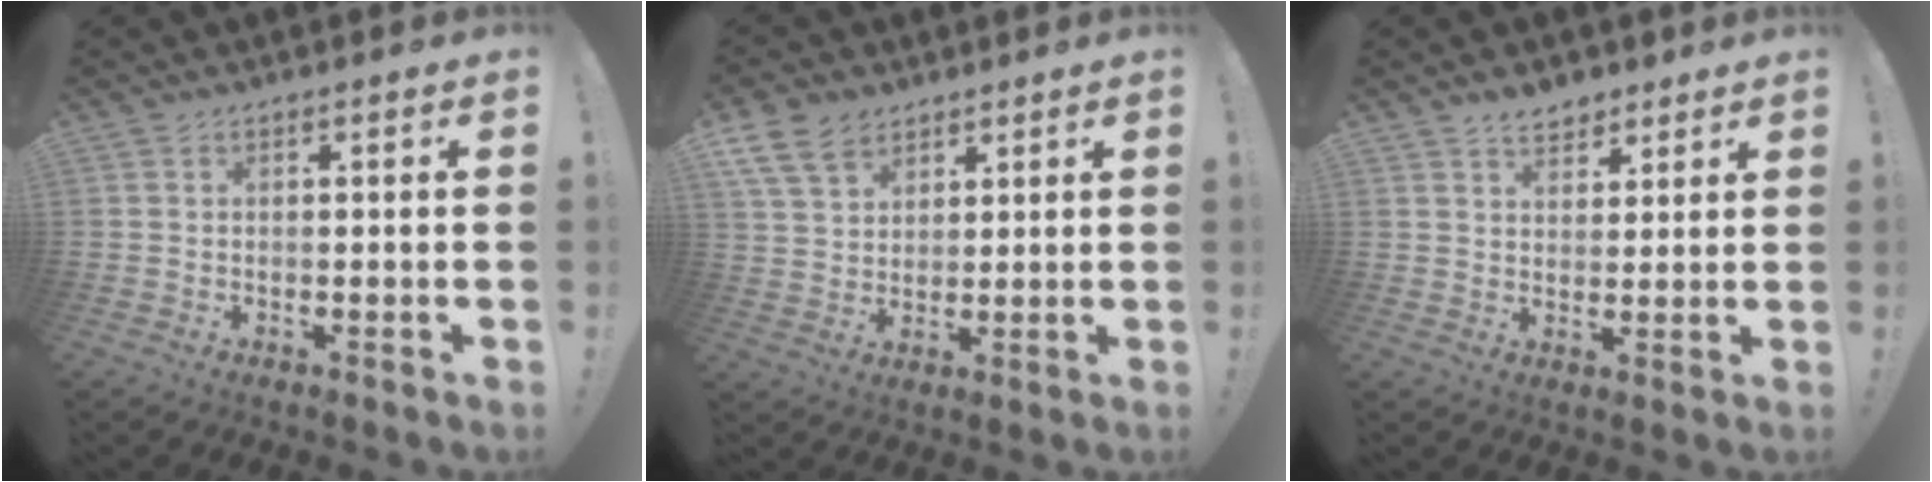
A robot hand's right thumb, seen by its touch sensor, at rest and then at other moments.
{"total": 9.7, "force": [6.2, 6.3, 4.0], "torque": [-0.077, -0.028, 0.125]}
{"total": 5.3, "force": [4.1, 3.0, 1.4], "torque": [-0.010, -0.022, 0.075]}